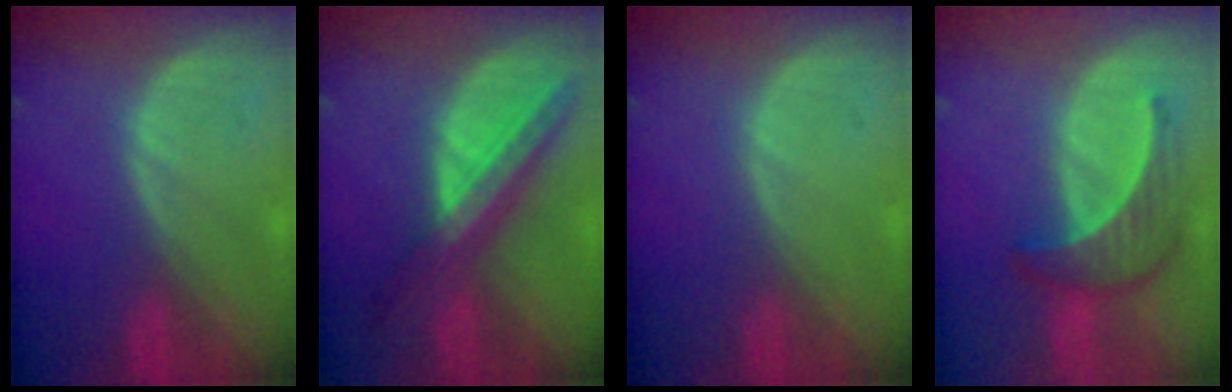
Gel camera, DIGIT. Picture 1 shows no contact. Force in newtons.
{"total": 8.5, "press": 7.5, "slide": 3.9}
{"total": 0.0}
{"total": 6.4, "press": 6.3, "slide": 0.7}